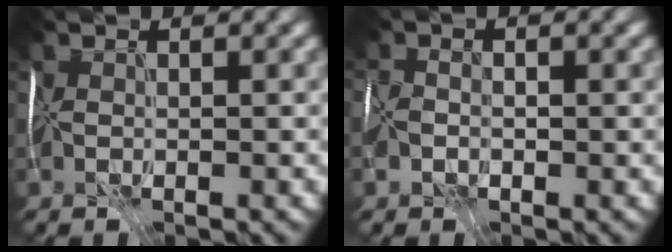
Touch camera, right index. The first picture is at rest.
{"total": 1.8, "force": [-1.1, 1.1, 0.8], "torque": [-0.015, 0.000, -0.019]}